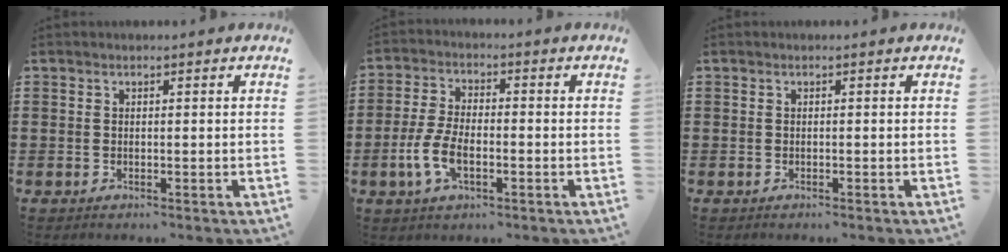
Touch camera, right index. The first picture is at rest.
{"total": 6.1, "force": [-2.1, 2.7, 5.0], "torque": [-0.127, -0.008, -0.049]}
{"total": 0.0}